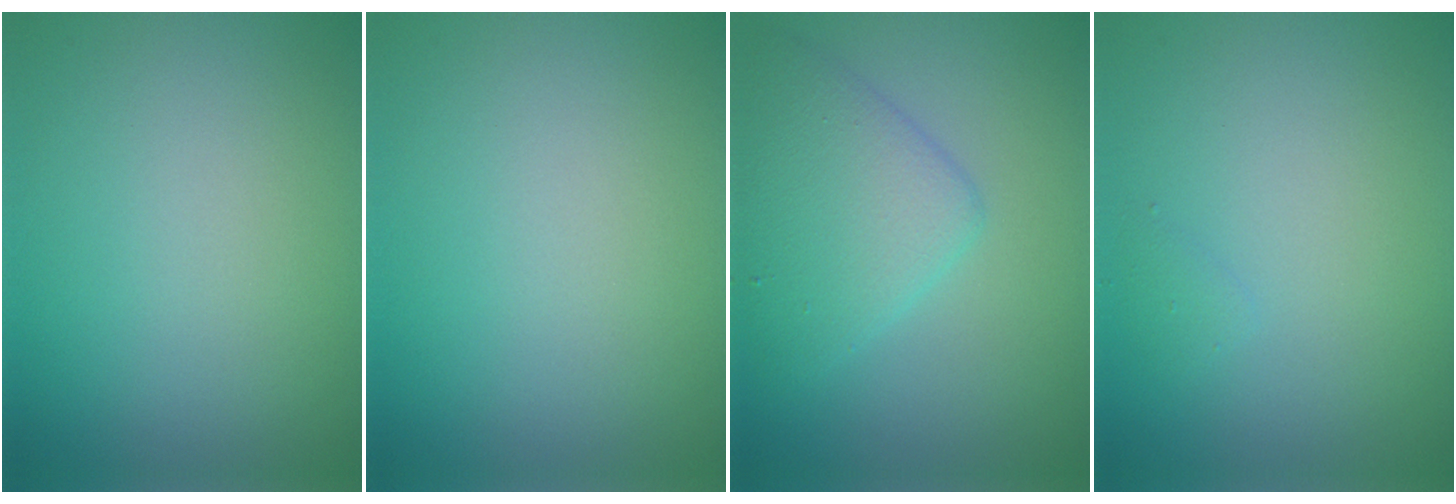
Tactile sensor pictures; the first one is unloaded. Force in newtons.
{"total": 0.0}
{"total": 4.4, "press": 4.4, "slide": 0.0}
{"total": 0.5, "press": 0.5, "slide": 0.0}